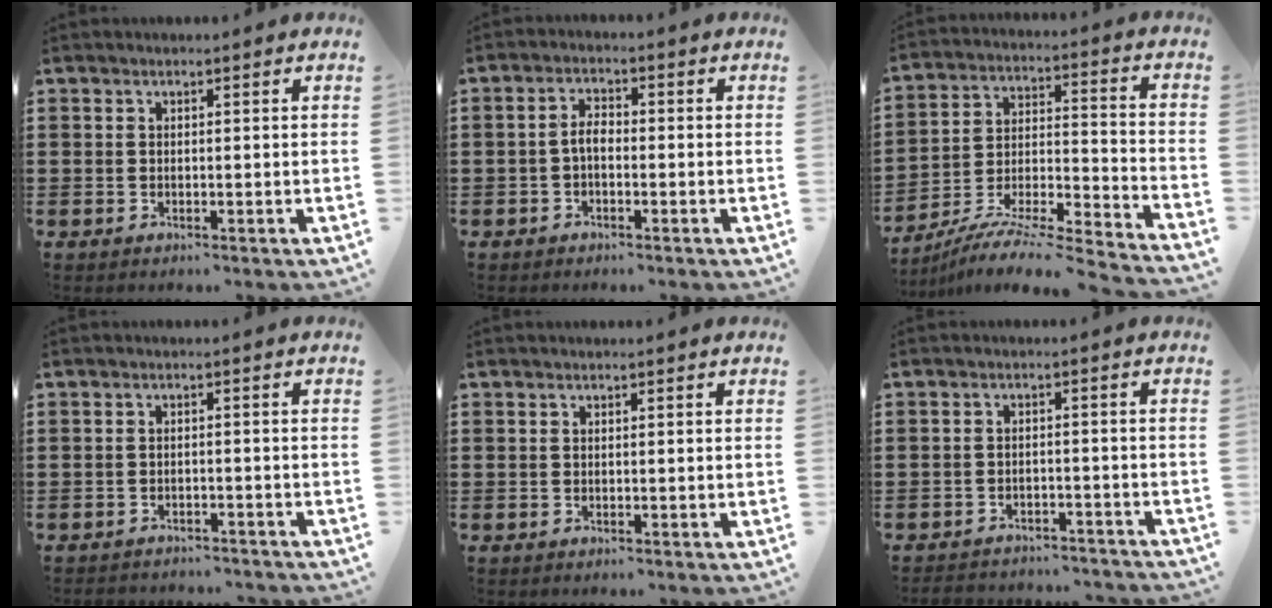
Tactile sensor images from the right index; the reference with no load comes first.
{"total": 2.6, "force": [-0.7, 1.1, 2.2], "torque": [-0.049, 0.002, -0.018]}
{"total": 8.0, "force": [-7.4, 0.0, 3.1], "torque": [-0.049, 0.001, -0.152]}
{"total": 1.8, "force": [-1.8, 0.2, -0.1], "torque": [-0.006, 0.001, -0.040]}
{"total": 0.0}
{"total": 2.7, "force": [-2.7, 0.3, 0.0], "torque": [-0.007, -0.001, -0.057]}